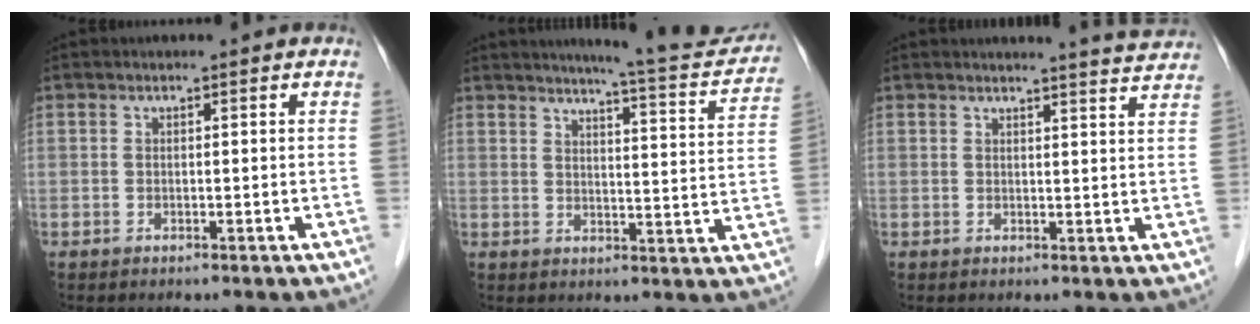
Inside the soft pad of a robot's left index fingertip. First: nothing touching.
{"total": 13.2, "force": [12.4, 0.4, 4.4], "torque": [-0.054, -0.032, 0.142]}
{"total": 5.4, "force": [5.3, -0.7, 1.0], "torque": [-0.020, -0.014, 0.047]}